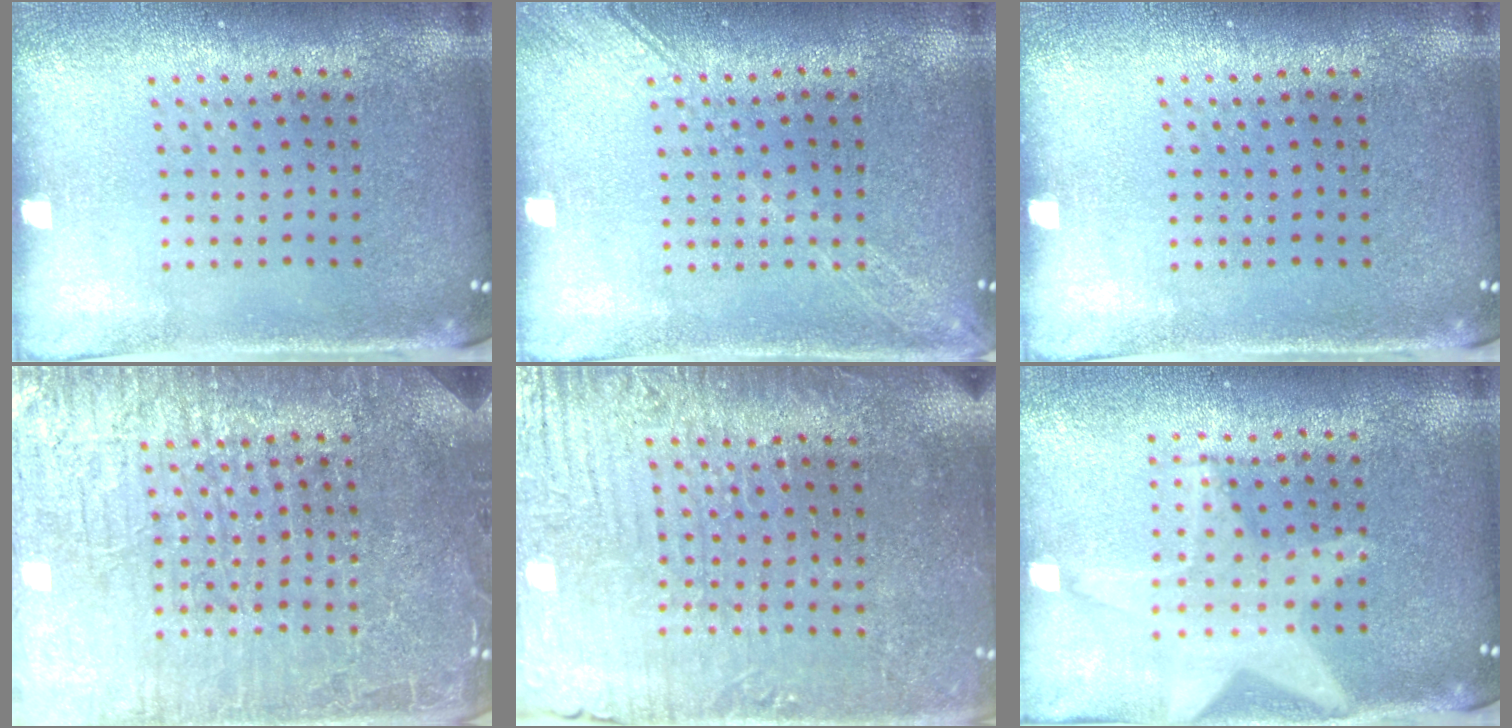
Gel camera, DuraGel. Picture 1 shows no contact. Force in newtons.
{"total": 2.6, "press": 2.6, "slide": 0.3}
{"total": 0.0}
{"total": 6.8, "press": 6.8, "slide": 1.0}
{"total": 3.8, "press": 3.6, "slide": 1.3}
{"total": 1.9, "press": 1.6, "slide": 1.0}